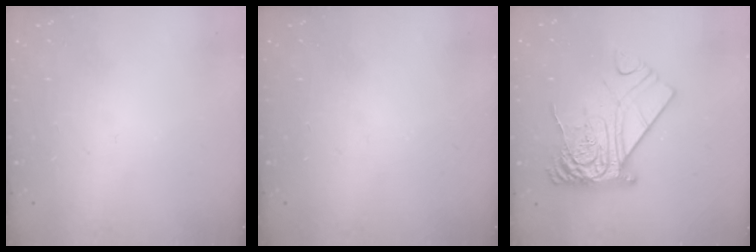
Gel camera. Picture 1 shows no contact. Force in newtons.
{"total": 0.0}
{"total": 15.6, "press": 15.5, "slide": 1.9}